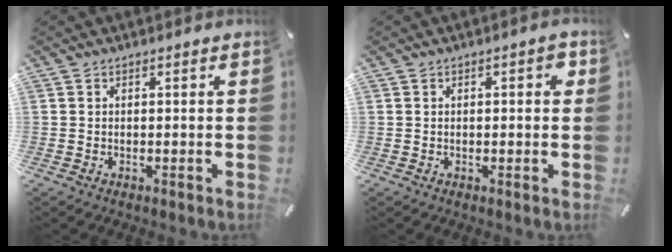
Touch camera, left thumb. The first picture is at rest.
{"total": 2.4, "force": [0.3, 1.1, 2.1], "torque": [-0.025, 0.003, -0.001]}